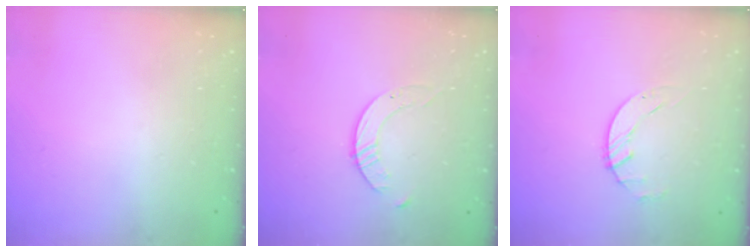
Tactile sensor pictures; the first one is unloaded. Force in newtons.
{"total": 2.6, "press": 2.6, "slide": 0.3}
{"total": 1.4, "press": 1.4, "slide": 0.2}